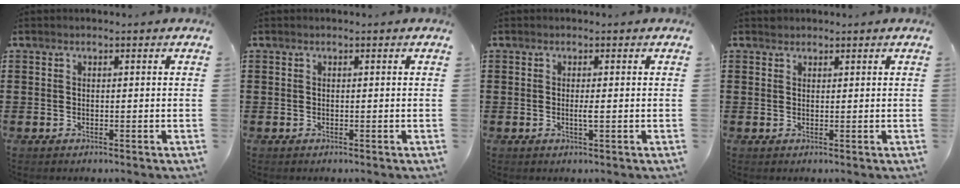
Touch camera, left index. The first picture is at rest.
{"total": 0.0}
{"total": 1.3, "force": [-0.1, 0.0, 1.3], "torque": [-0.025, -0.004, -0.002]}
{"total": 1.0, "force": [0.9, 0.4, 0.0], "torque": [0.000, 0.001, 0.018]}